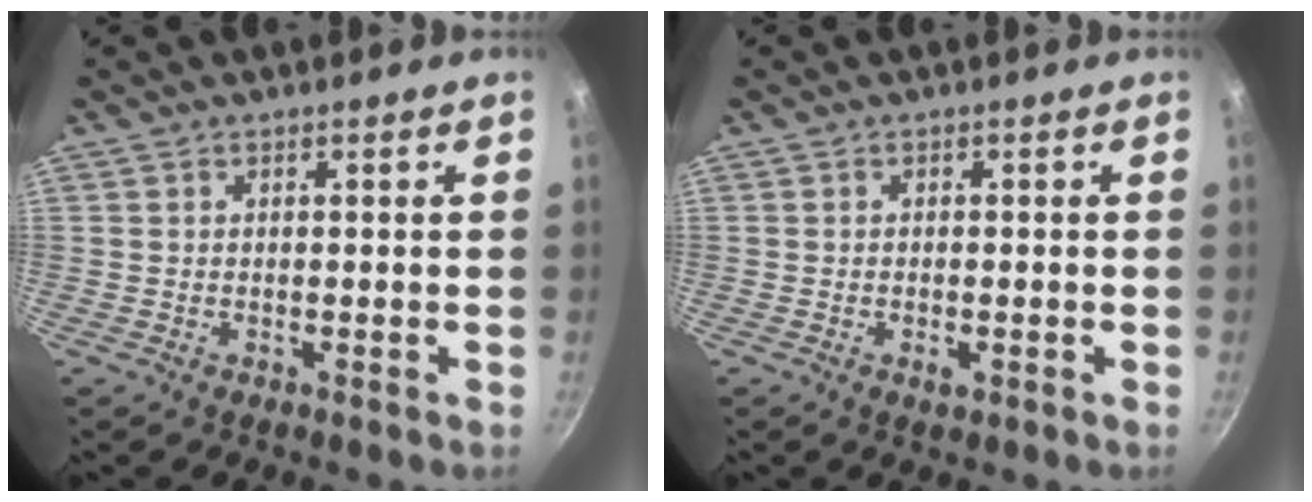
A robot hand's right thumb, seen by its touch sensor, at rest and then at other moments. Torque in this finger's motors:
{"motor_torque": [-0.35, 0.04, -0.19, 0.01, 0.03]}